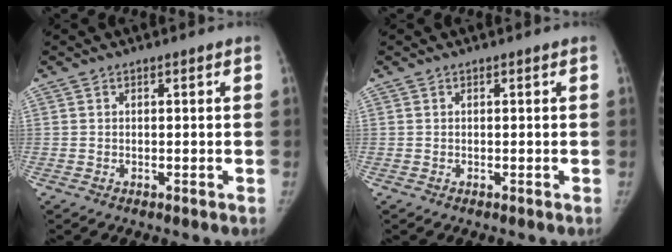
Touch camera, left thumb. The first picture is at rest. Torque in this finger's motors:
{"motor_torque": [0.08, 0.00, 0.12, -0.12, 0.02]}